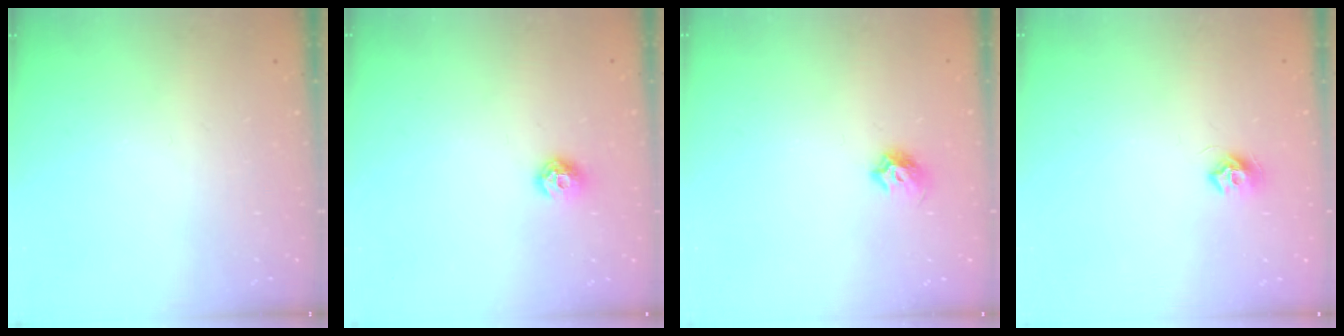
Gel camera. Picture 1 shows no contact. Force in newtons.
{"total": 7.0, "press": 6.9, "slide": 0.9}
{"total": 5.1, "press": 5.0, "slide": 1.0}
{"total": 7.6, "press": 7.5, "slide": 0.5}